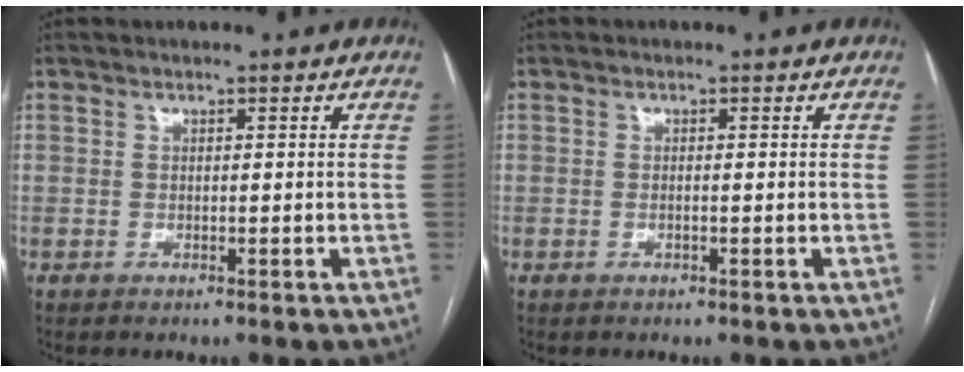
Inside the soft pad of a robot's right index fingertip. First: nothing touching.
{"total": 0.7, "force": [-0.3, 0.1, 0.6], "torque": [-0.013, 0.000, -0.003]}